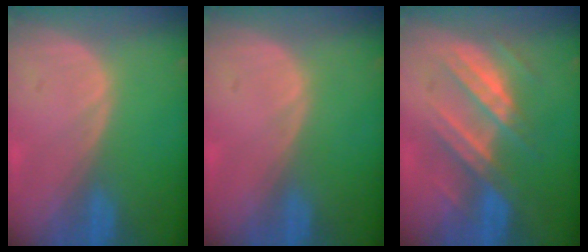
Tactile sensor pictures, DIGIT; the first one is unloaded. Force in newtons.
{"total": 0.0}
{"total": 7.3, "press": 7.3, "slide": 1.0}